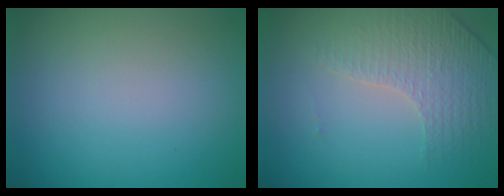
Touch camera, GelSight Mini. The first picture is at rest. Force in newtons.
{"total": 4.3, "press": 3.0, "slide": 3.1}